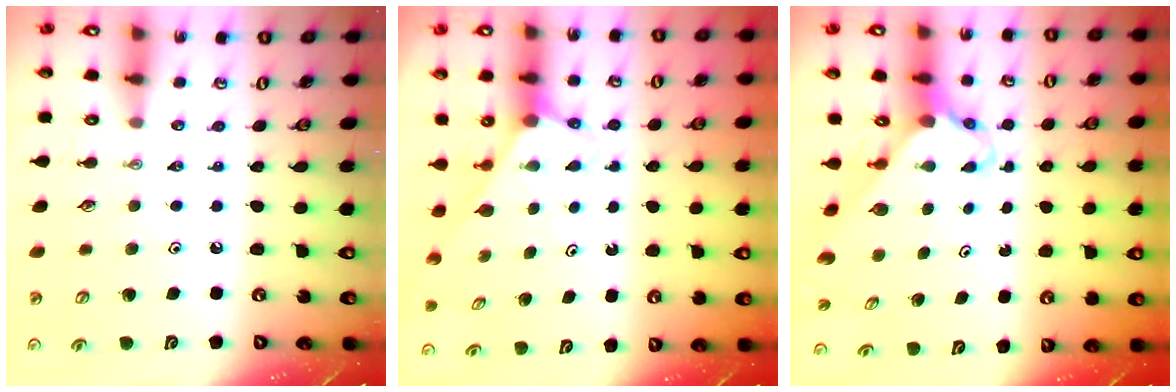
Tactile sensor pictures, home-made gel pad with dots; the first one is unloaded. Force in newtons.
{"total": 2.5, "press": 2.4, "slide": 0.2}
{"total": 2.8, "press": 2.8, "slide": 0.2}